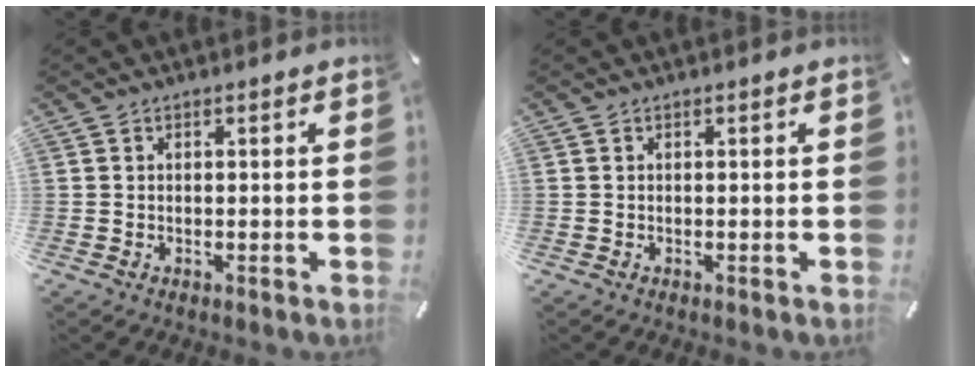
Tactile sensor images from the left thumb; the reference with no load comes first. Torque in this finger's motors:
{"motor_torque": [0.00, 0.00, 0.00, 0.00, 0.00]}